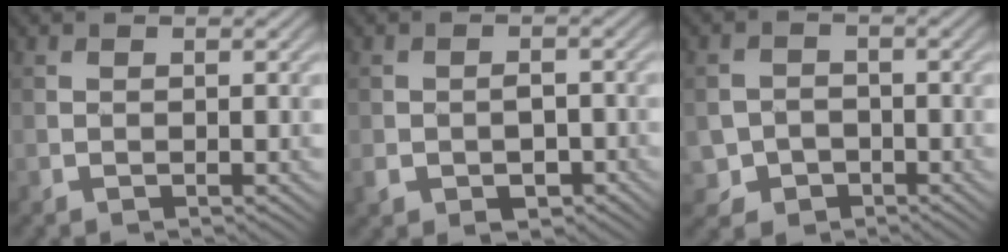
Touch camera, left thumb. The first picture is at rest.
{"total": 4.5, "force": [-2.2, 3.3, 2.0], "torque": [-0.030, -0.006, -0.037]}
{"total": 3.3, "force": [-1.5, 2.9, 0.7], "torque": [-0.013, -0.006, -0.031]}